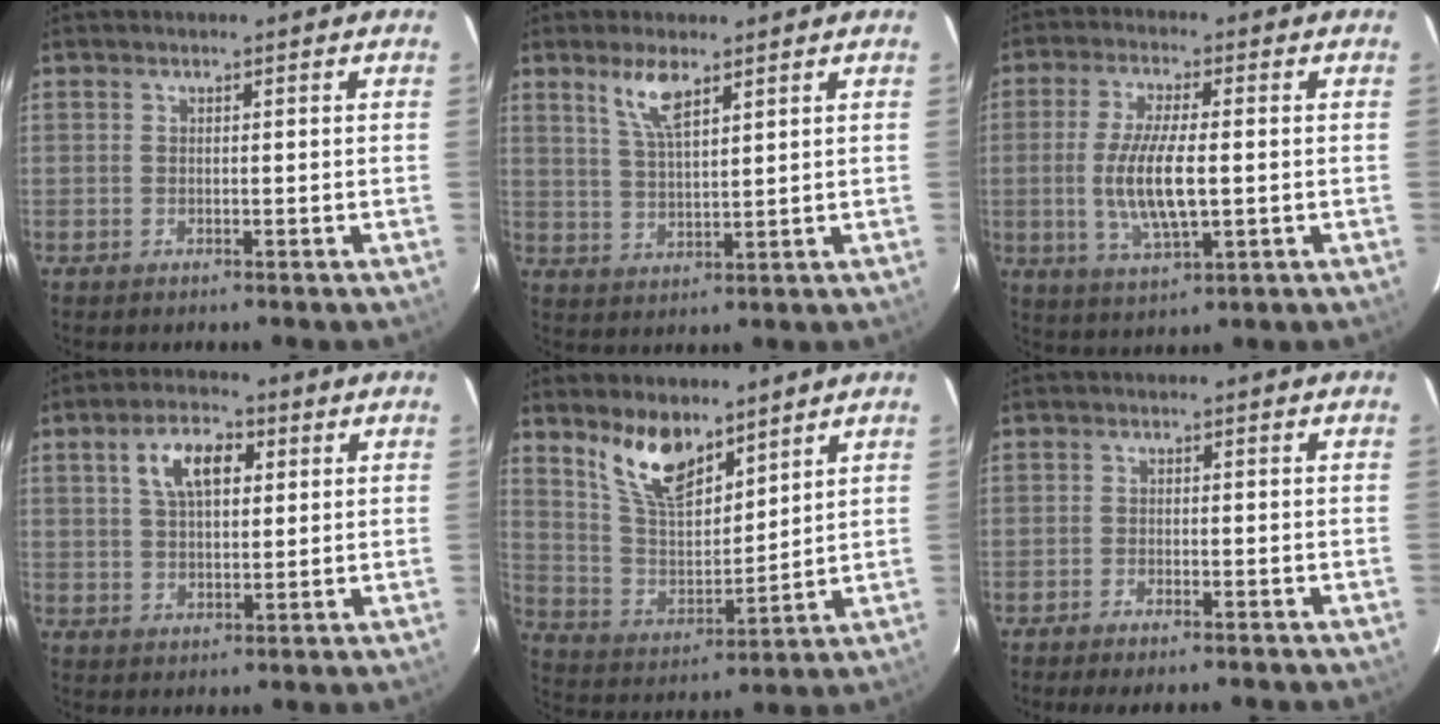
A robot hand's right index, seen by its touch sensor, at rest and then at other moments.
{"total": 5.9, "force": [3.9, 1.7, 4.1], "torque": [-0.080, 0.000, 0.081]}
{"total": 10.6, "force": [-0.9, 3.0, 10.1], "torque": [-0.200, -0.010, -0.014]}
{"total": 7.9, "force": [2.9, 4.2, 6.0], "torque": [-0.109, 0.021, 0.051]}
{"total": 12.1, "force": [8.7, 4.9, 6.8], "torque": [-0.130, 0.001, 0.174]}
{"total": 4.9, "force": [-4.3, 0.9, 2.2], "torque": [-0.051, -0.015, -0.069]}